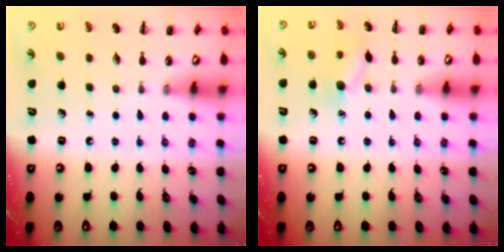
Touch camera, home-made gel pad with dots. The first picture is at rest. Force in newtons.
{"total": 8.6, "press": 8.5, "slide": 1.4}